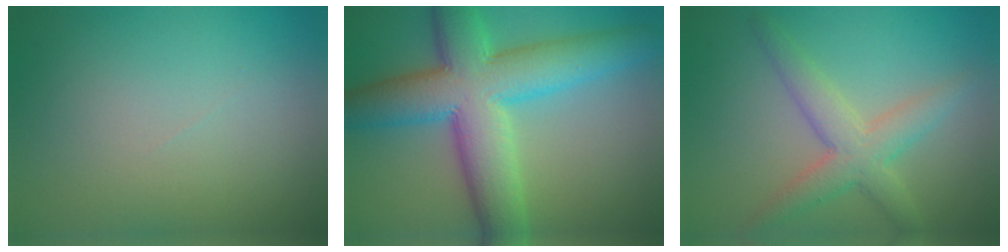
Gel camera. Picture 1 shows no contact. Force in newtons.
{"total": 10.8, "press": 10.8, "slide": 0.1}
{"total": 4.2, "press": 4.2, "slide": 0.2}